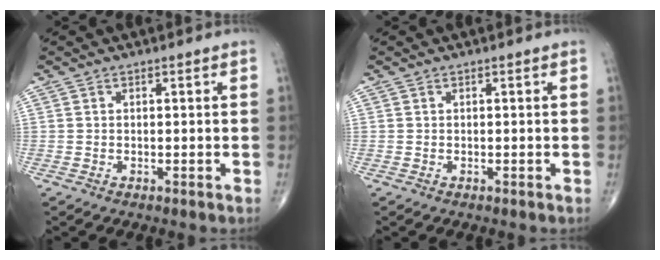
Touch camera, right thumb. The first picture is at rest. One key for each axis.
{"total": 0.0}